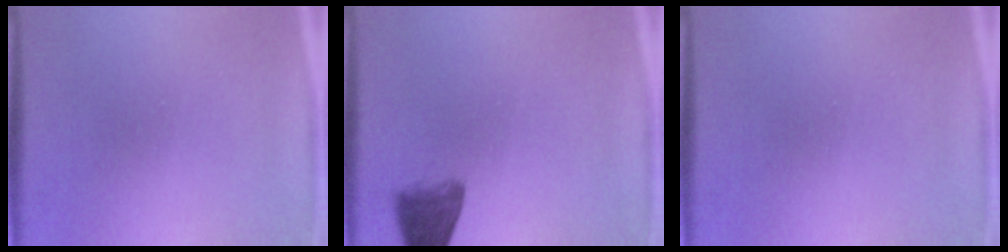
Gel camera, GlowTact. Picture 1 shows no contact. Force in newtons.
{"total": 4.6}
{"total": 0.0}